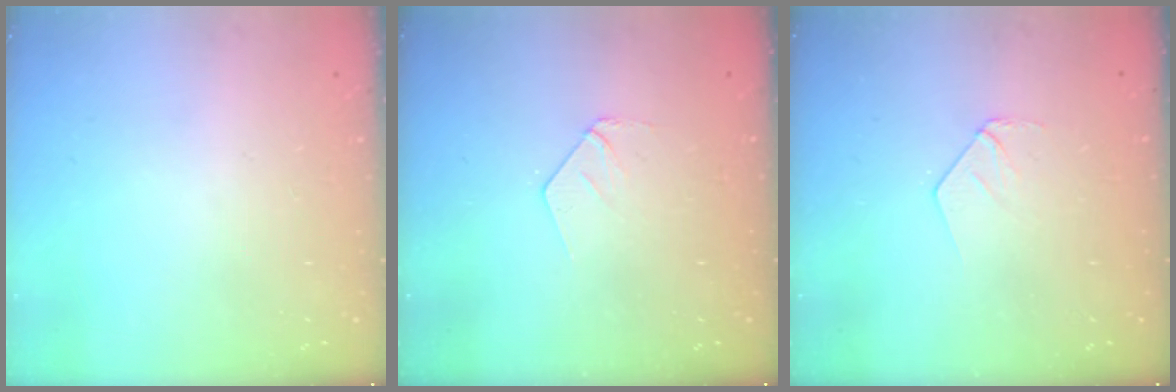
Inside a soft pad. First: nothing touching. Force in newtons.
{"total": 4.0, "press": 4.0, "slide": 0.3}
{"total": 3.4, "press": 3.4, "slide": 0.3}